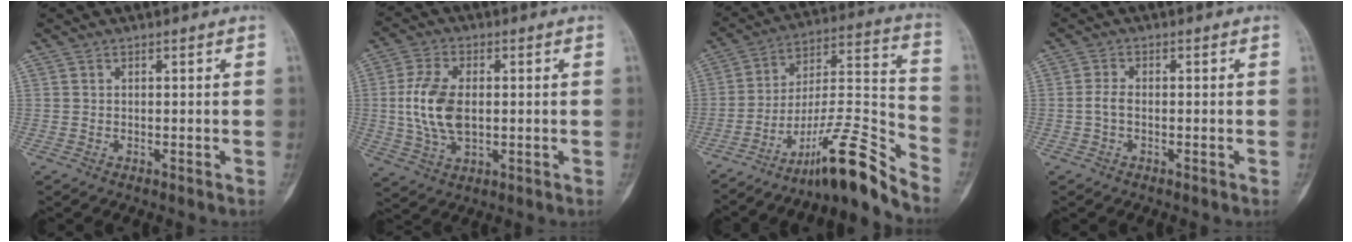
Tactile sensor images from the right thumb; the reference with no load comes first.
{"total": 11.0, "force": [0.2, 6.4, 9.0], "torque": [-0.180, -0.001, 0.010]}
{"total": 16.4, "force": [-12.8, 1.3, 10.2], "torque": [-0.166, 0.118, -0.215]}
{"total": 2.3, "force": [-0.5, 1.3, 1.8], "torque": [-0.033, 0.006, -0.013]}